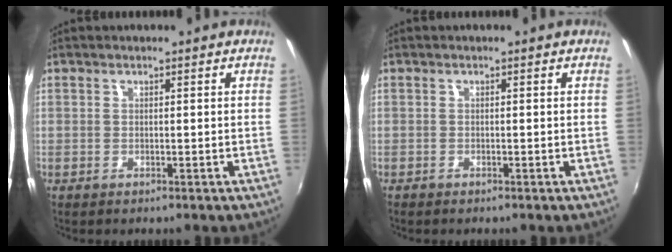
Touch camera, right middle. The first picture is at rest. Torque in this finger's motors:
{"motor_torque": [-0.42, 0.03, 0.01, -0.01]}